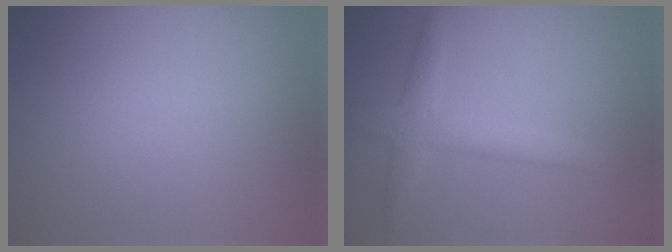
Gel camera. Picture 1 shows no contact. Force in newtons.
{"total": 2.8, "press": 2.8, "slide": 0.2}